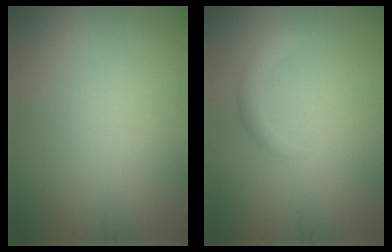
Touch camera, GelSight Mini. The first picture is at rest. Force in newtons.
{"total": 1.6, "press": 1.6, "slide": 0.0}